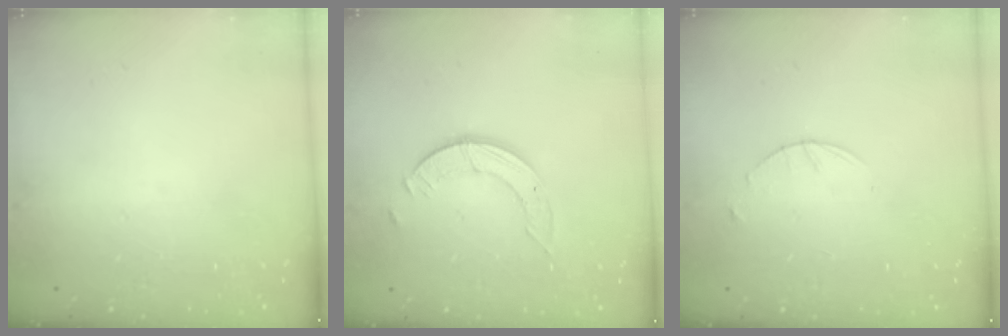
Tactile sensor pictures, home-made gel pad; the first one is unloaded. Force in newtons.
{"total": 3.6, "press": 3.6, "slide": 0.4}
{"total": 1.6, "press": 1.6, "slide": 0.2}